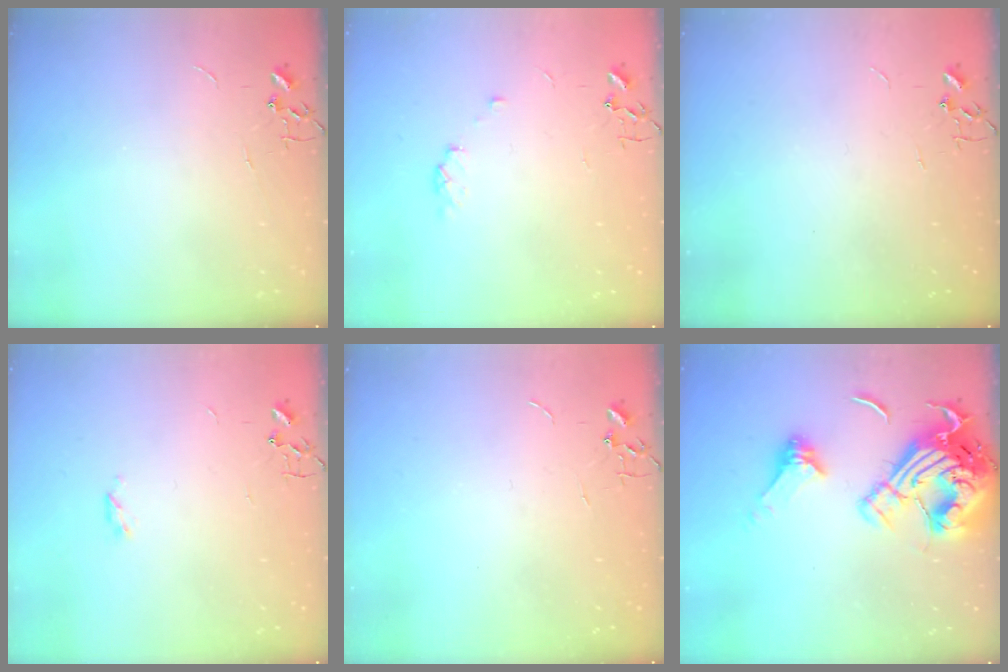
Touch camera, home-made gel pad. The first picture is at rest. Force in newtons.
{"total": 4.1, "press": 4.0, "slide": 0.6}
{"total": 0.0}
{"total": 3.6, "press": 3.5, "slide": 0.5}
{"total": 0.0}
{"total": 24.6, "press": 24.5, "slide": 2.6}